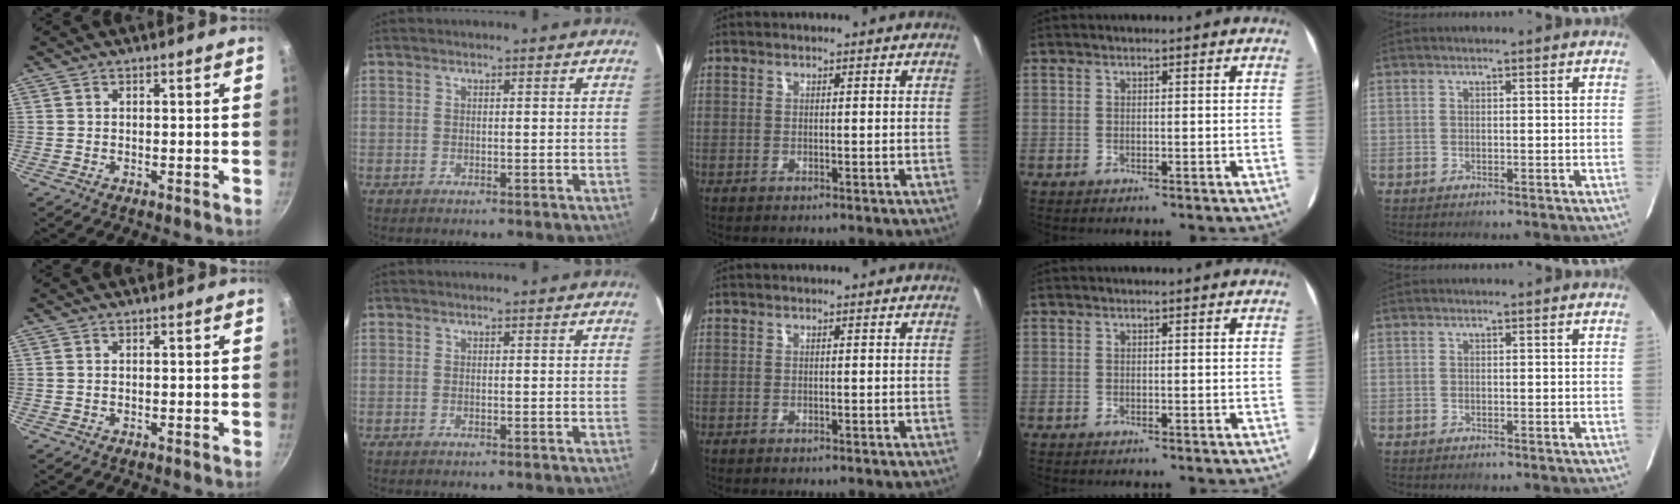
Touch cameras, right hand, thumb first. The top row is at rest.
{}